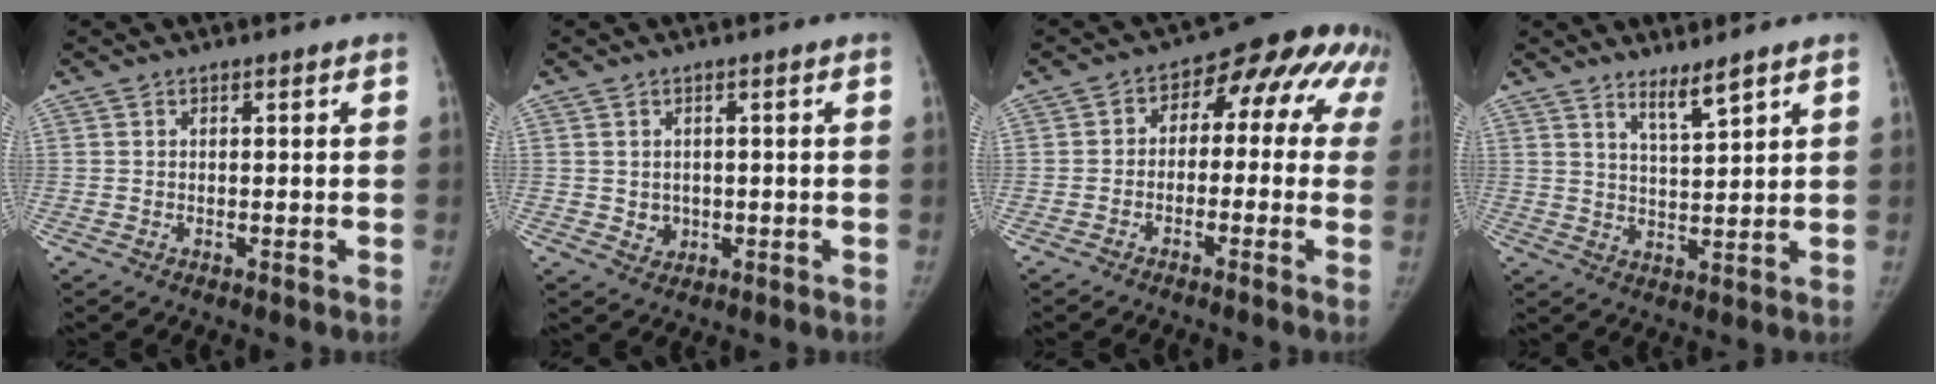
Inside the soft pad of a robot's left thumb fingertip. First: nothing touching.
{"total": 2.7, "force": [-0.1, 2.4, 1.1], "torque": [-0.003, 0.001, 0.007]}
{"total": 13.7, "force": [1.0, 8.7, 10.6], "torque": [-0.083, 0.063, 0.001]}
{"total": 4.4, "force": [3.5, 0.4, 2.6], "torque": [-0.041, -0.038, 0.064]}